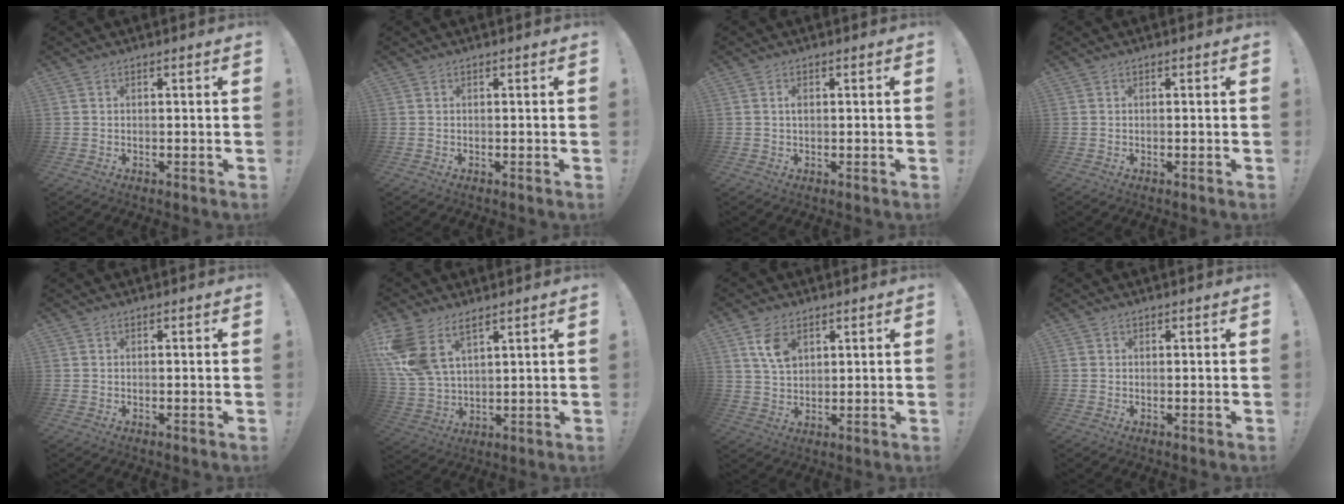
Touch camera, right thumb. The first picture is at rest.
{"total": 0.0}
{"total": 1.3, "force": [0.0, 0.7, 1.0], "torque": [-0.016, 0.001, -0.002]}
{"total": 0.0}
{"total": 0.0}
{"total": 11.8, "force": [7.0, 6.5, 7.0], "torque": [-0.153, -0.030, 0.139]}
{"total": 7.5, "force": [3.6, 4.7, 4.7], "torque": [-0.076, -0.009, 0.068]}
{"total": 0.6, "force": [0.1, 0.6, -0.1], "torque": [-0.006, 0.005, 0.004]}